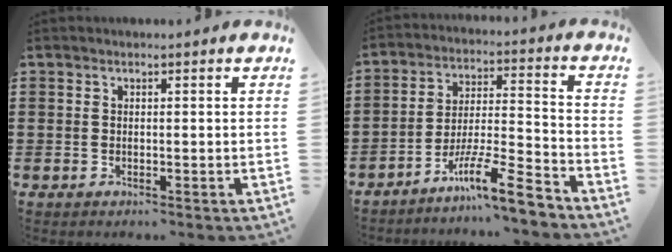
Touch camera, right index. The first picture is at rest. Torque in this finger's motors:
{"motor_torque": [2.14, 0.00, -0.02, 0.00]}